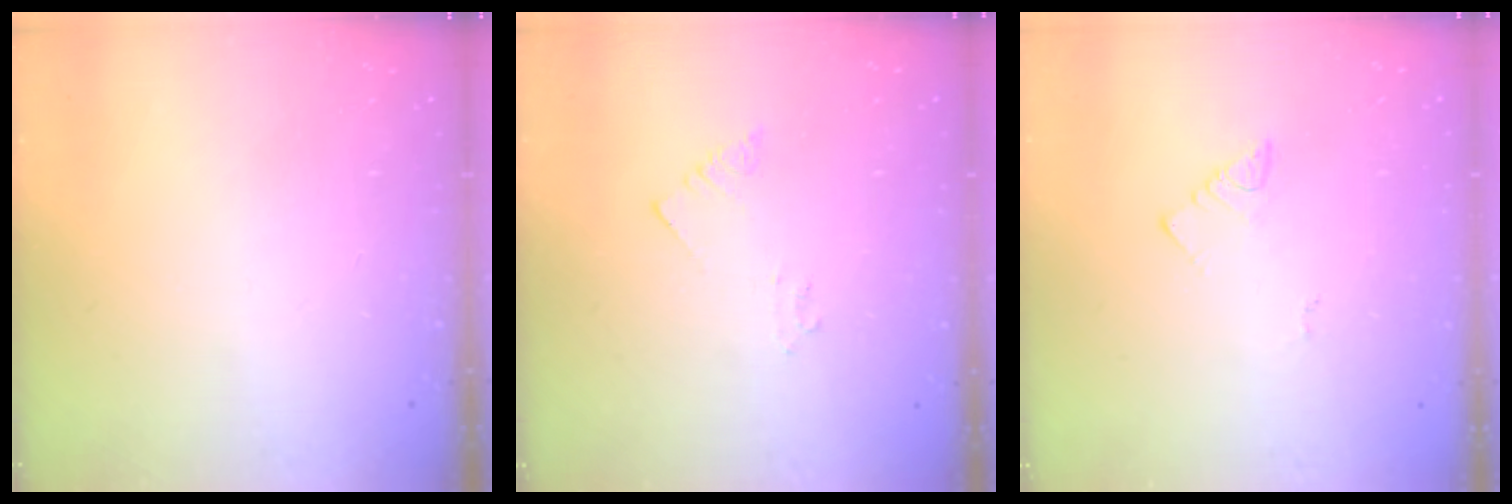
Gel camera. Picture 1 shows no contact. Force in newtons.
{"total": 2.1, "press": 2.1, "slide": 0.3}
{"total": 3.1, "press": 3.1, "slide": 0.5}